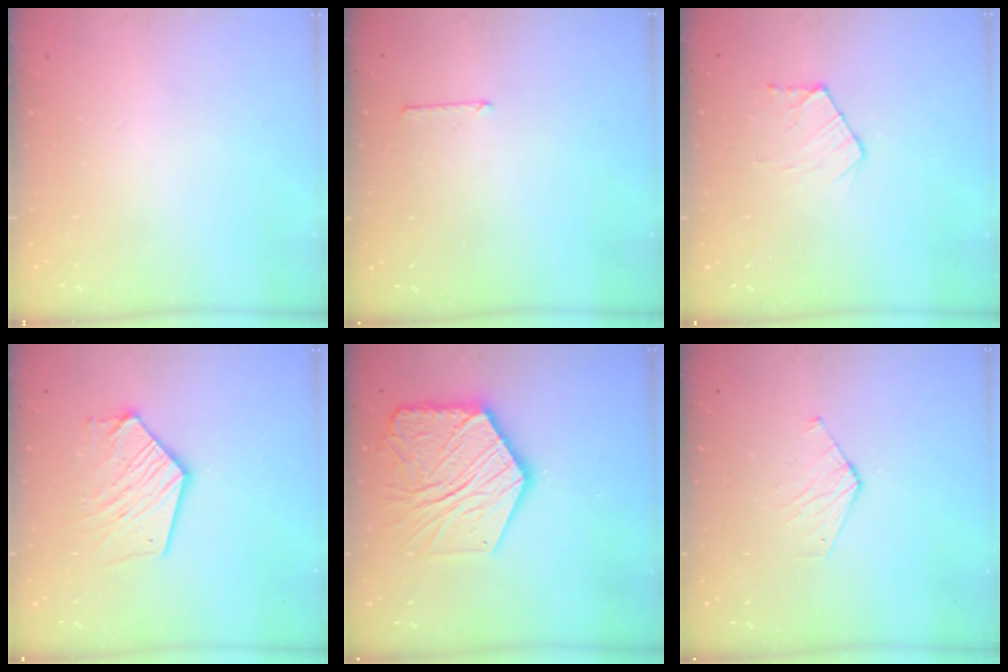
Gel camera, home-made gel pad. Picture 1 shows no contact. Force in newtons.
{"total": 4.3, "press": 4.3, "slide": 0.4}
{"total": 6.2, "press": 6.1, "slide": 0.8}
{"total": 13.2, "press": 13.1, "slide": 1.4}
{"total": 19.5, "press": 19.4, "slide": 1.5}
{"total": 3.9, "press": 3.8, "slide": 0.3}